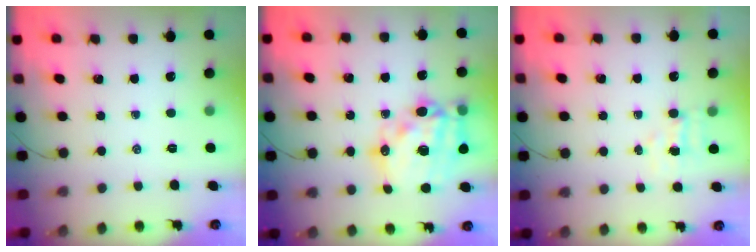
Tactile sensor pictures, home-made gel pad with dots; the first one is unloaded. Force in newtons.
{"total": 20.8, "press": 20.3, "slide": 4.6}
{"total": 3.7, "press": 3.6, "slide": 1.0}